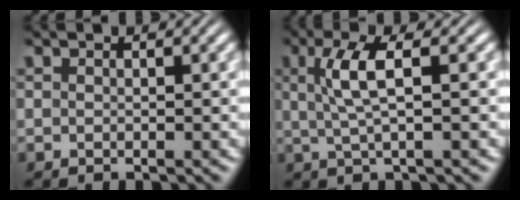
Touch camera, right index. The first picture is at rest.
{"total": 3.7, "force": [0.5, 0.5, 3.6], "torque": [-0.071, 0.004, 0.012]}